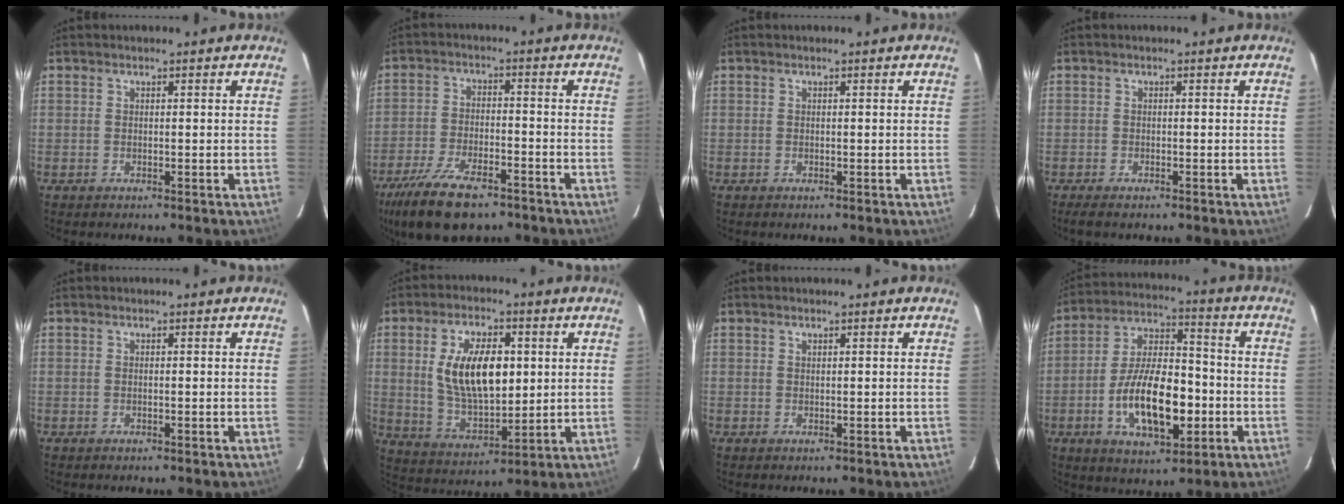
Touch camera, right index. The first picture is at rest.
{"total": 15.1, "force": [-10.8, 5.9, 8.7], "torque": [-0.198, -0.030, -0.185]}
{"total": 0.0}
{"total": 2.4, "force": [-2.0, 0.5, 1.4], "torque": [-0.031, -0.009, -0.035]}
{"total": 0.0}
{"total": 14.3, "force": [2.5, 7.1, 12.1], "torque": [-0.223, 0.003, 0.058]}
{"total": 0.0}
{"total": 16.3, "force": [-4.4, 7.3, 13.8], "torque": [-0.262, 0.006, -0.068]}